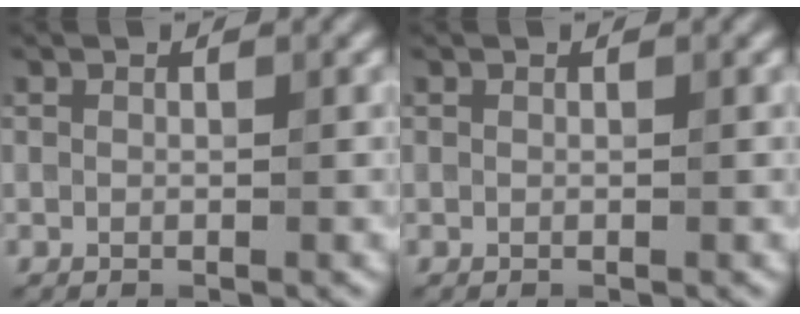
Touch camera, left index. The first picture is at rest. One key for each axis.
{"total": 0.0}